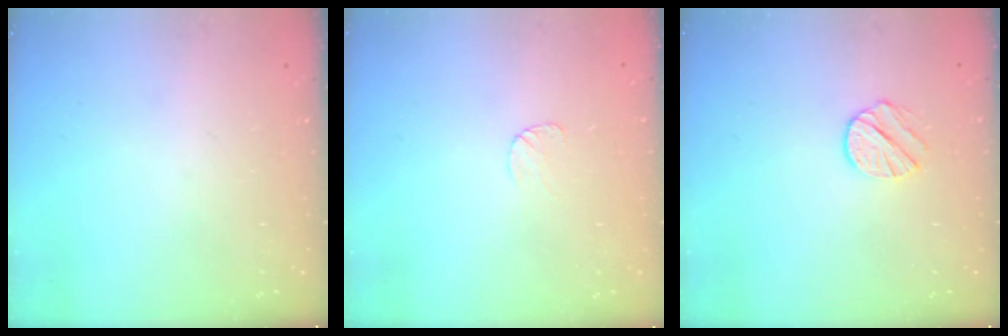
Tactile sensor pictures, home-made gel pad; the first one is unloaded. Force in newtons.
{"total": 3.7, "press": 3.6, "slide": 0.4}
{"total": 7.7, "press": 7.7, "slide": 0.3}